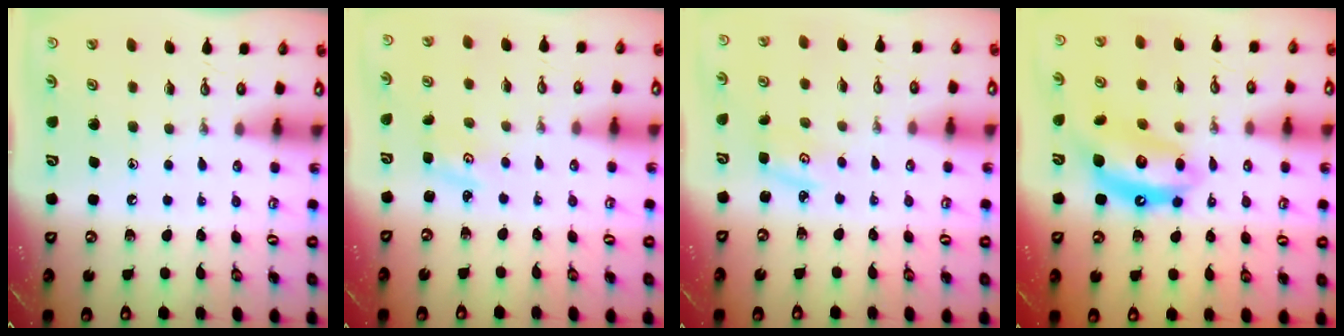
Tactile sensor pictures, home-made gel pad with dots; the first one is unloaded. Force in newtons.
{"total": 1.0, "press": 0.9, "slide": 0.2}
{"total": 2.9, "press": 2.8, "slide": 0.4}
{"total": 12.1, "press": 12.0, "slide": 1.2}